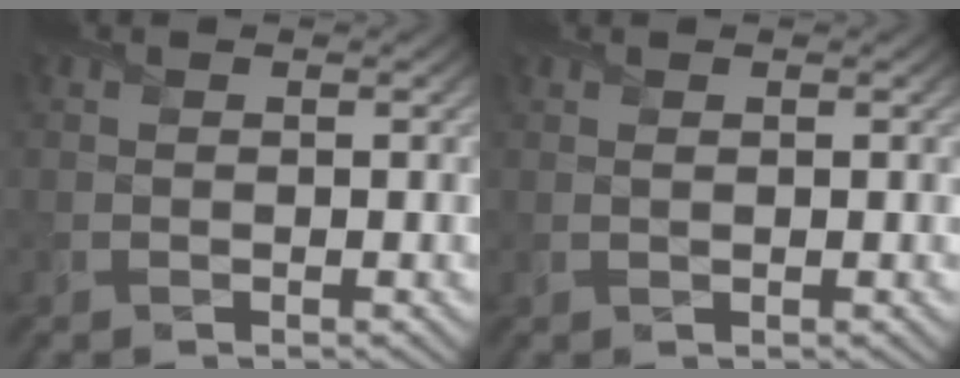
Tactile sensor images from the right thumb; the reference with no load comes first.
{"total": 0.5, "force": [0.3, 0.2, 0.4], "torque": [-0.009, 0.001, 0.007]}